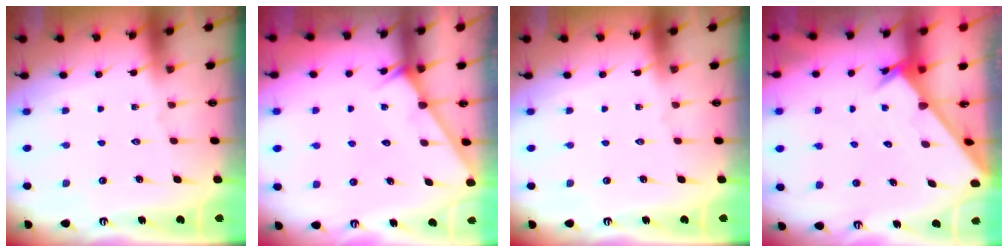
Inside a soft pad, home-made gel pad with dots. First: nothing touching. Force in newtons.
{"total": 3.1, "press": 3.1, "slide": 0.4}
{"total": 0.0}
{"total": 2.4, "press": 2.4, "slide": 0.2}